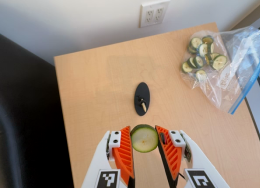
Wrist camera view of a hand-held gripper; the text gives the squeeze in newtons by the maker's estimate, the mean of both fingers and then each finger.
{"total": 8.5, "left": 8.3, "right": 8.8}